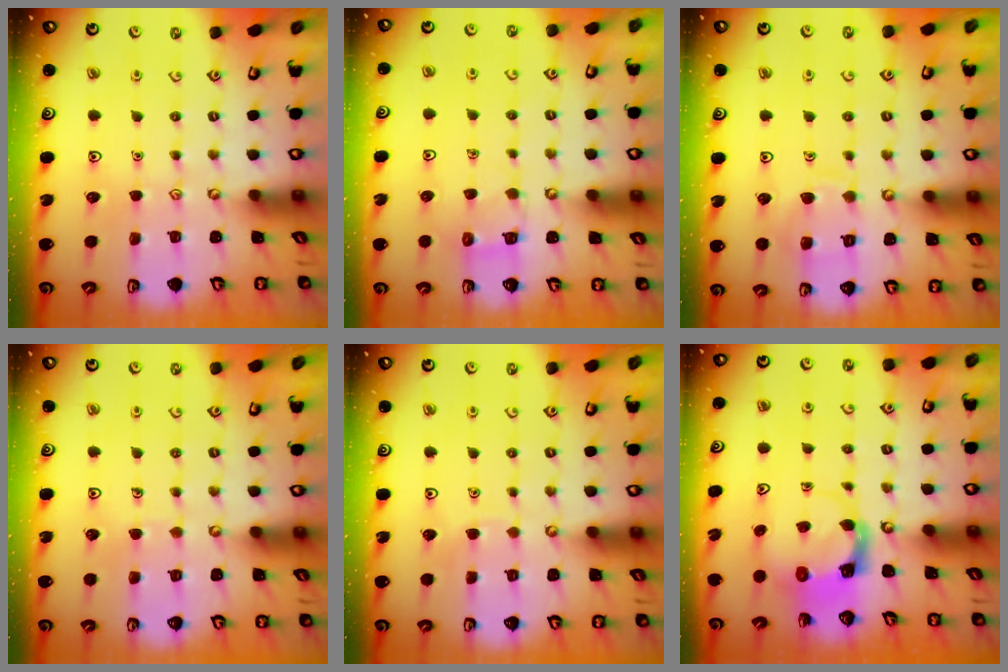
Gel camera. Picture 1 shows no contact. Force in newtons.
{"total": 4.8, "press": 4.8, "slide": 0.5}
{"total": 9.0, "press": 9.0, "slide": 0.8}
{"total": 3.3, "press": 3.3, "slide": 0.2}
{"total": 2.7, "press": 2.7, "slide": 0.2}
{"total": 3.9, "press": 3.9, "slide": 0.7}